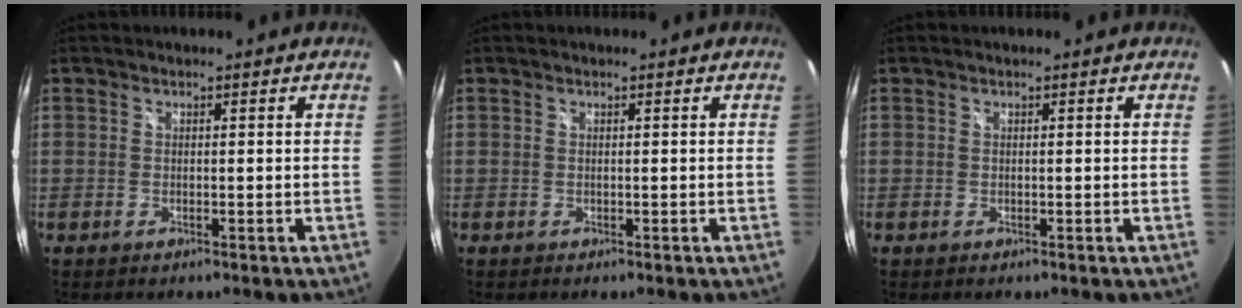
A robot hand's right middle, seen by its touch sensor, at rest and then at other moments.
{"total": 0.0}
{"total": 0.0}